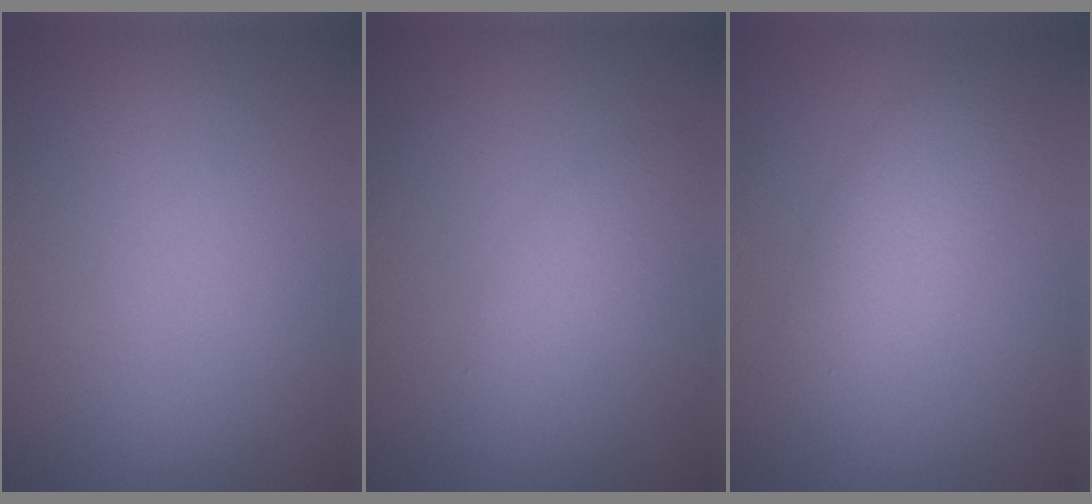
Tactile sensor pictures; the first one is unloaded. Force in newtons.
{"total": 2.0, "press": 2.0, "slide": 0.1}
{"total": 3.4, "press": 3.4, "slide": 0.2}